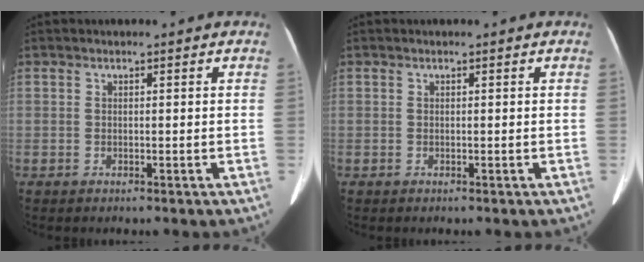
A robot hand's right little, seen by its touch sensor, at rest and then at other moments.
{"total": 0.0}